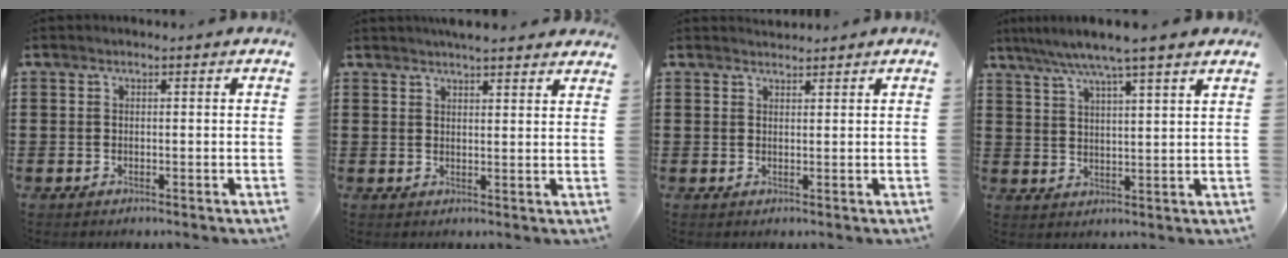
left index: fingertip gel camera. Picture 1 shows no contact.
{"total": 3.5, "force": [3.3, 0.2, 1.1], "torque": [-0.029, -0.004, 0.063]}
{"total": 1.4, "force": [1.4, 0.2, 0.0], "torque": [-0.003, 0.003, 0.028]}
{"total": 6.1, "force": [5.0, -0.5, 3.5], "torque": [-0.083, -0.017, 0.085]}